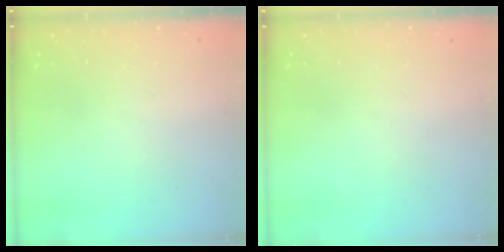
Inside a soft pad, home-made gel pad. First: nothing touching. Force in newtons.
{"total": 0.0}